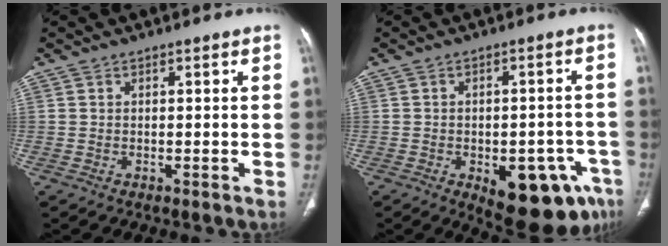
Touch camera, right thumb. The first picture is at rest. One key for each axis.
{"total": 15.4, "fx": -6.9, "fy": 7.3, "fz": 11.7, "tx": -0.103, "ty": 0.028, "tz": -0.074}